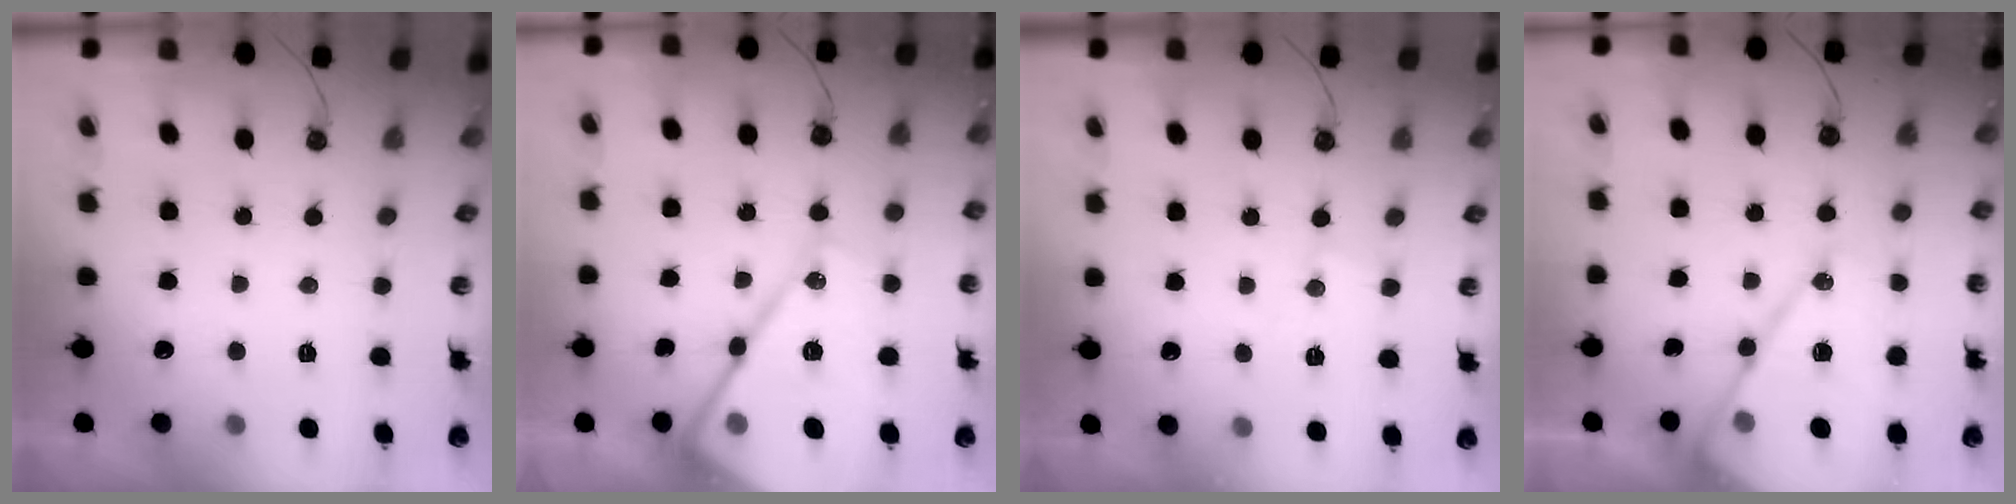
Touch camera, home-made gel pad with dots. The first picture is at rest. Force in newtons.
{"total": 24.3, "press": 24.2, "slide": 2.5}
{"total": 6.2, "press": 6.1, "slide": 0.8}
{"total": 15.8, "press": 15.8, "slide": 1.2}